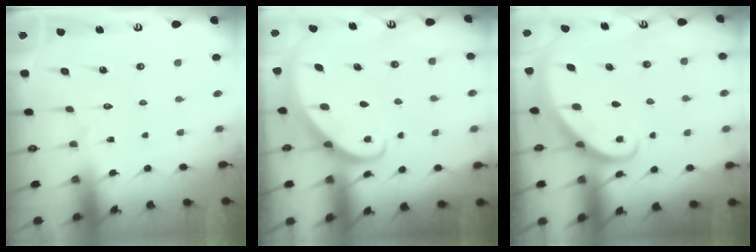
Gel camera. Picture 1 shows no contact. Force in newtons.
{"total": 2.7, "press": 2.7, "slide": 0.2}
{"total": 2.7, "press": 2.7, "slide": 0.2}